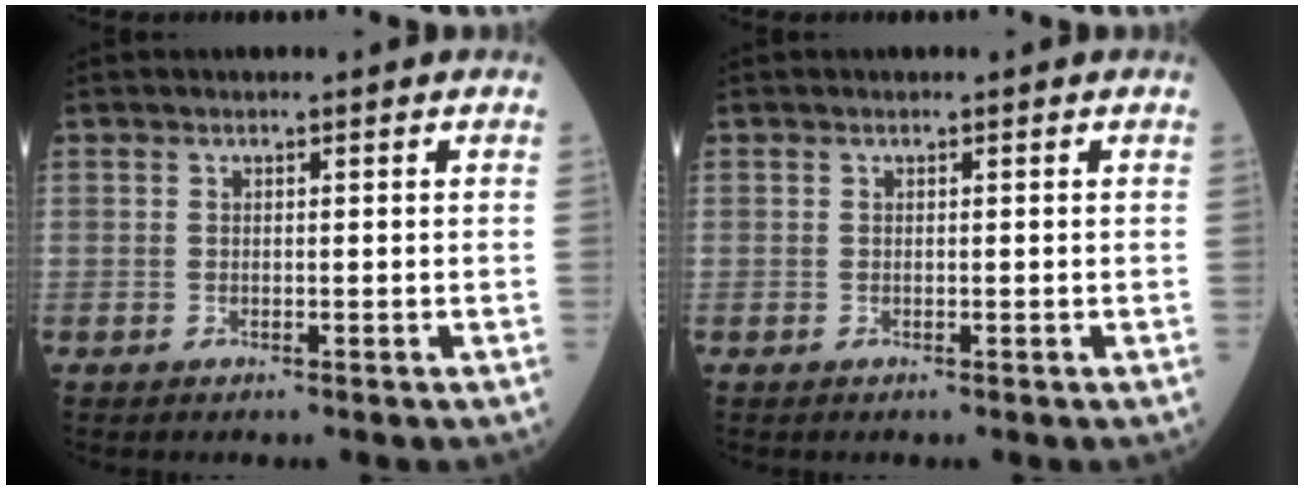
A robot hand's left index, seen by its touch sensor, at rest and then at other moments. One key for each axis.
{"total": 0.0}